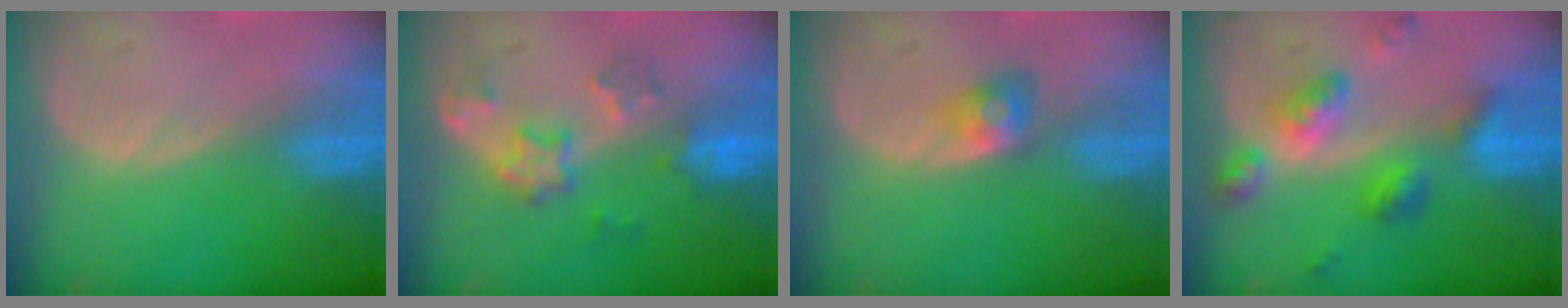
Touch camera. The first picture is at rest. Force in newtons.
{"total": 6.0, "press": 5.4, "slide": 2.6}
{"total": 2.8, "press": 2.5, "slide": 1.2}
{"total": 7.2, "press": 7.2, "slide": 0.6}